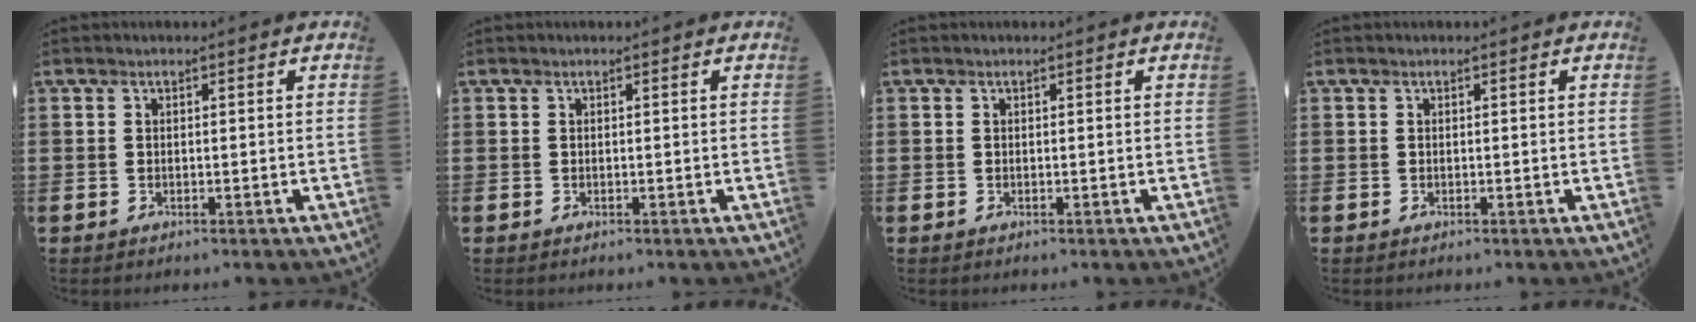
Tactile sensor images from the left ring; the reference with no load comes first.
{"total": 0.0}
{"total": 0.0}
{"total": 0.0}